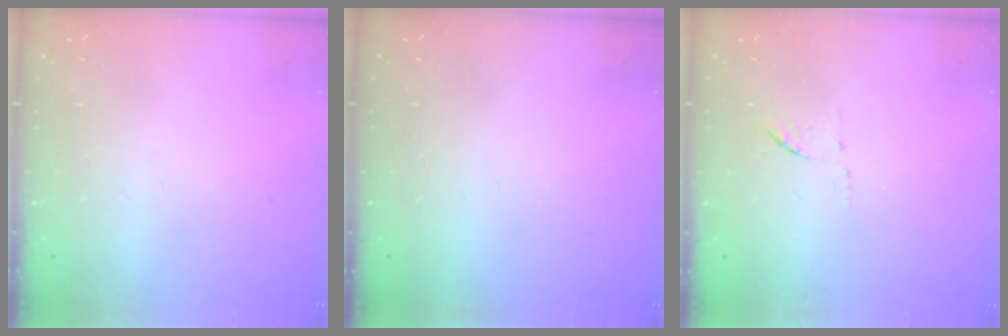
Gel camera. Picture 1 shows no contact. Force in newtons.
{"total": 1.7, "press": 1.7, "slide": 0.1}
{"total": 6.1, "press": 6.1, "slide": 0.3}